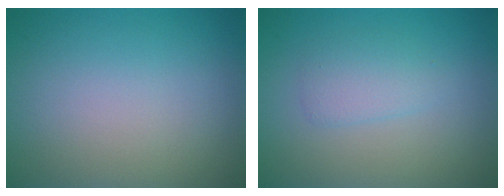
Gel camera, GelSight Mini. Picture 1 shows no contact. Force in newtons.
{"total": 1.9, "press": 1.9, "slide": 0.0}